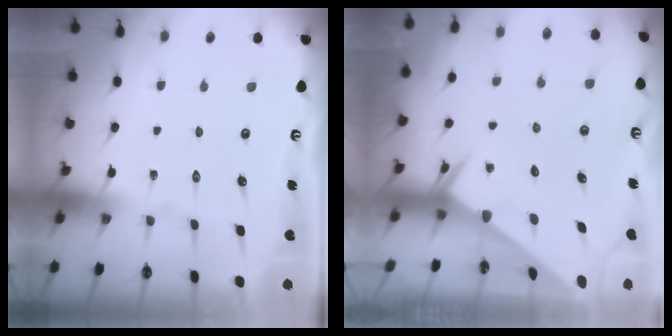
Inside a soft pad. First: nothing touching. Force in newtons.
{"total": 2.5, "press": 2.5, "slide": 0.1}